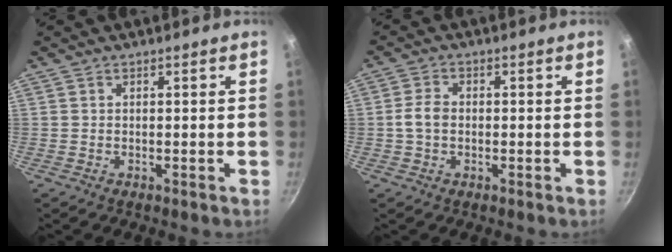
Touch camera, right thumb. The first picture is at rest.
{"total": 3.7, "force": [-0.3, 2.7, 2.6], "torque": [-0.048, 0.014, -0.011]}